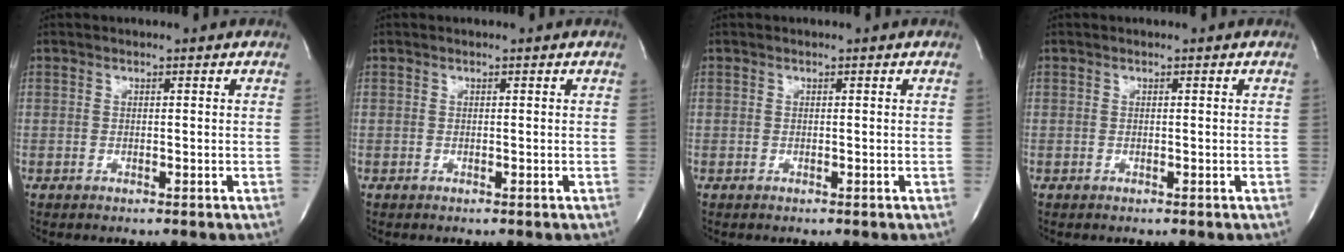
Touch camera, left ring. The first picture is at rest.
{"total": 0.0}
{"total": 0.0}
{"total": 0.0}